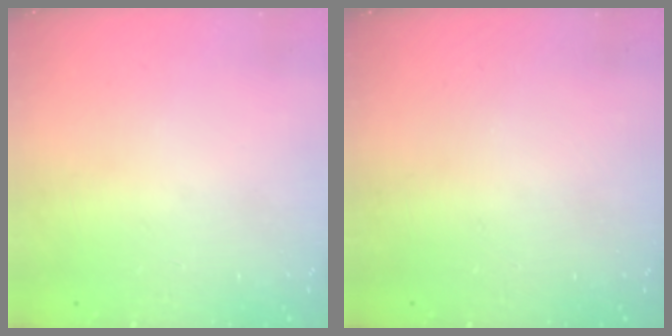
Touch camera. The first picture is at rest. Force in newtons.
{"total": 0.0}